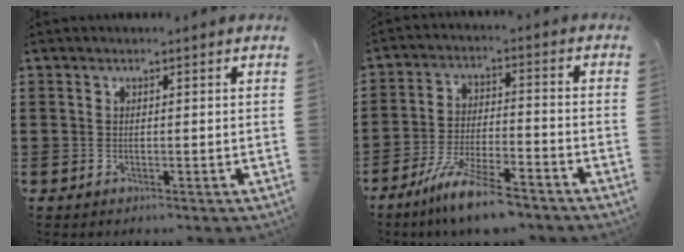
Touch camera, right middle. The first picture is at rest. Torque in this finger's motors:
{"motor_torque": [1.37, -0.77, 0.58, 0.21]}